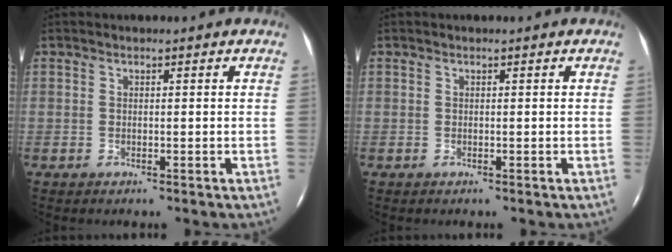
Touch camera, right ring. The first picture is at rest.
{"total": 0.0}